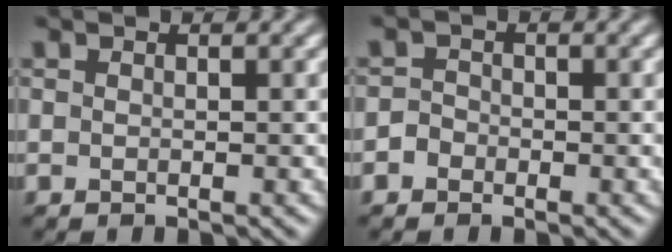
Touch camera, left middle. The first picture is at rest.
{"total": 1.0, "force": [-0.7, 0.7, -0.1], "torque": [0.005, 0.010, -0.019]}